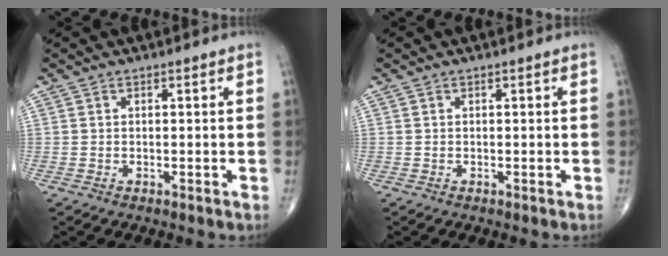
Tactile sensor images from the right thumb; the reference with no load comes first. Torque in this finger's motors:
{"motor_torque": [-0.22, -0.05, 0.06, 0.08, -0.06]}